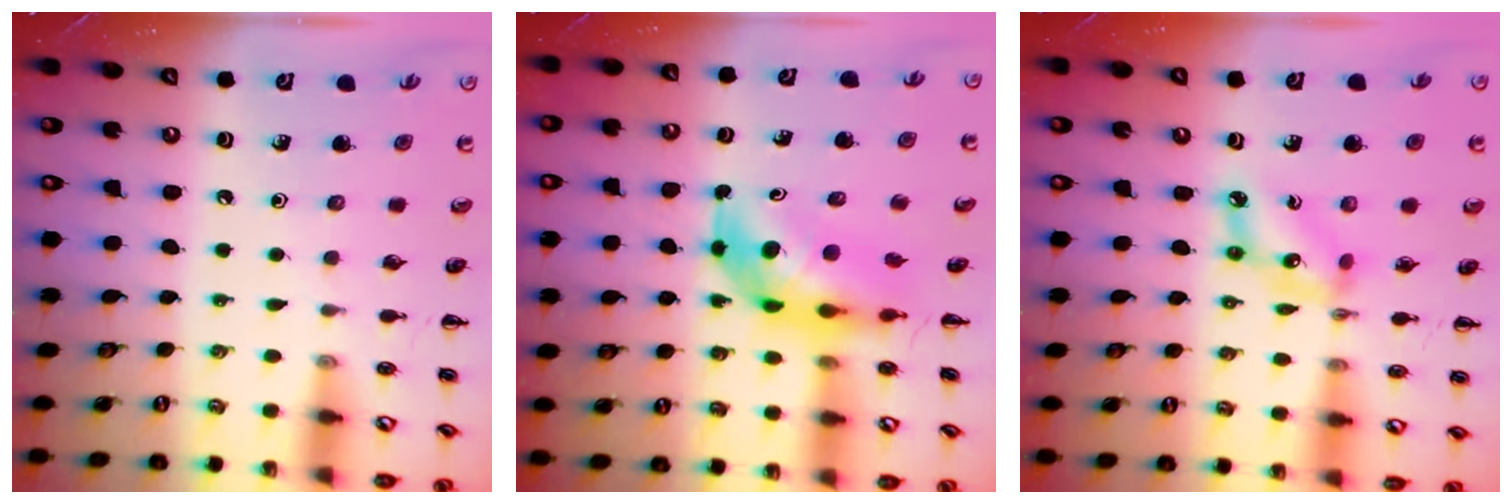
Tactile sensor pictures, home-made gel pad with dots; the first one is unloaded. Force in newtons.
{"total": 6.5, "press": 6.2, "slide": 1.8}
{"total": 7.8, "press": 7.6, "slide": 1.8}